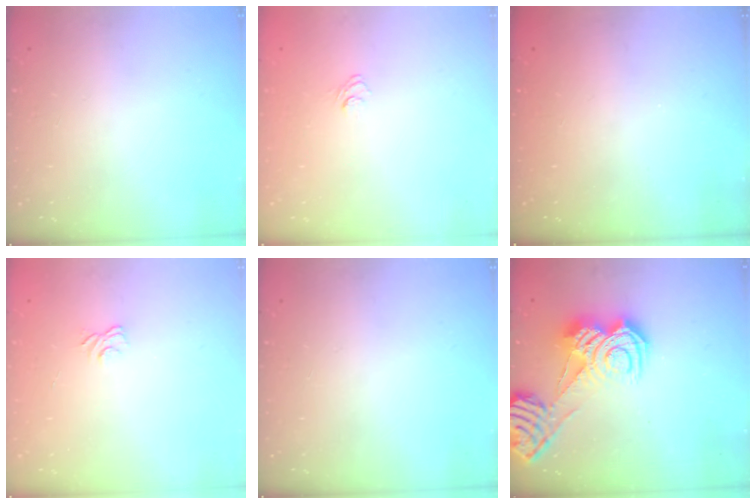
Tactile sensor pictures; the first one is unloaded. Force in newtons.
{"total": 4.3, "press": 4.0, "slide": 1.4}
{"total": 2.3, "press": 2.2, "slide": 0.8}
{"total": 3.3, "press": 3.0, "slide": 1.3}
{"total": 0.0}
{"total": 12.3, "press": 12.2, "slide": 1.2}